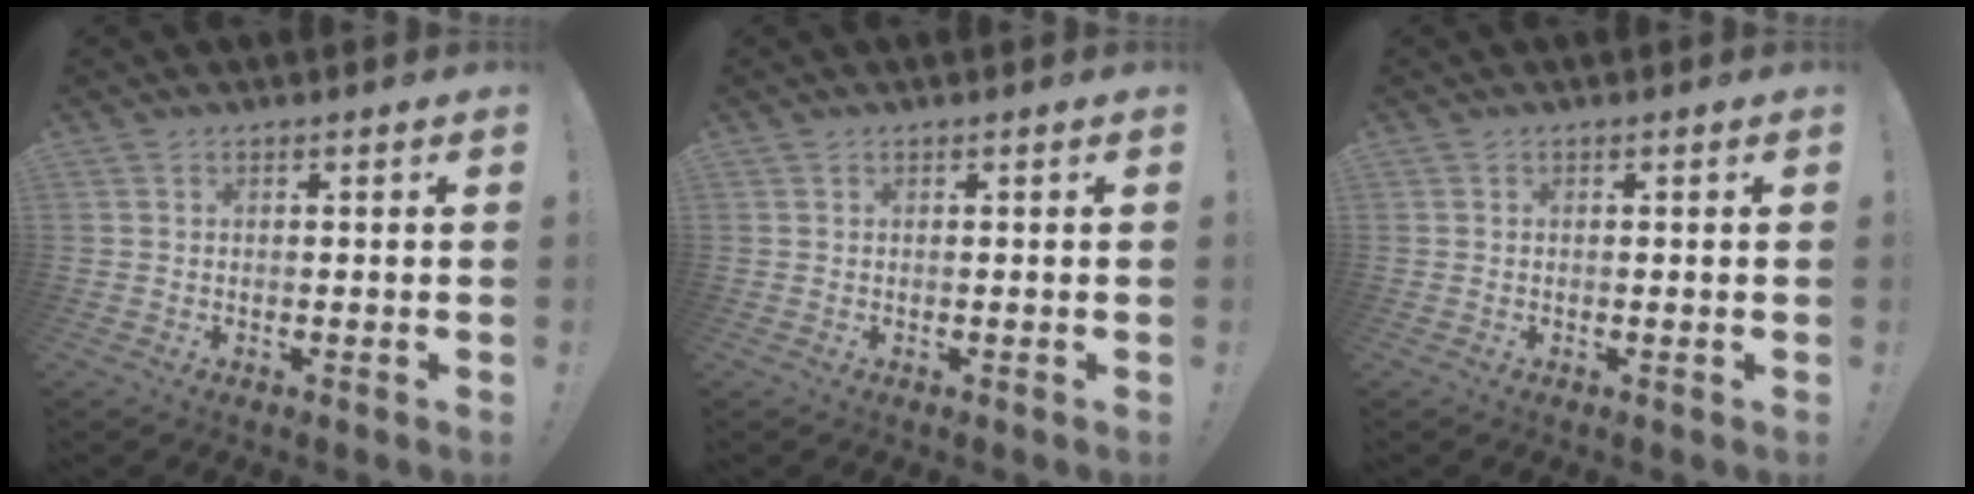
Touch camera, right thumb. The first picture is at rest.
{"total": 0.0}
{"total": 0.0}